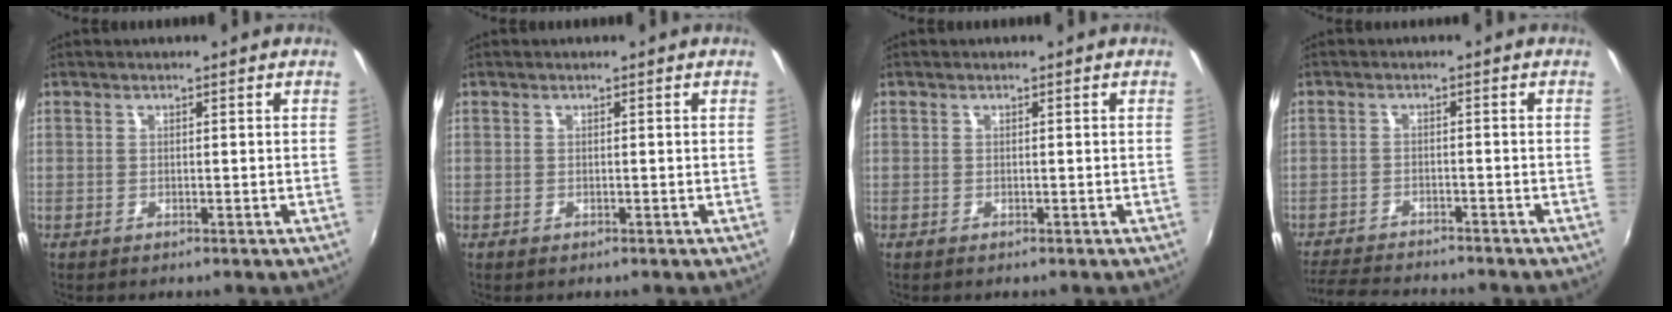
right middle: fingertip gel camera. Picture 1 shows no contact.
{"total": 0.0}
{"total": 0.0}
{"total": 9.5, "force": [-8.9, 1.4, 3.2], "torque": [-0.089, -0.012, -0.143]}